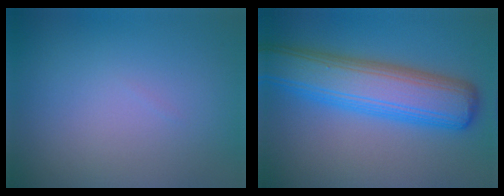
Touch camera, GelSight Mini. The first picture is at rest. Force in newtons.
{"total": 8.6, "press": 8.6, "slide": 0.2}